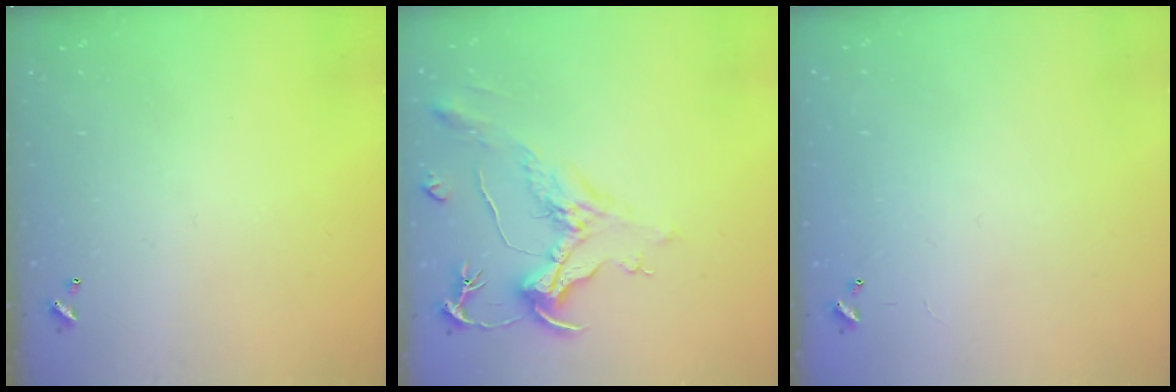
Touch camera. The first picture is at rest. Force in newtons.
{"total": 2.2, "press": 1.7, "slide": 1.3}
{"total": 8.7, "press": 8.7, "slide": 0.5}